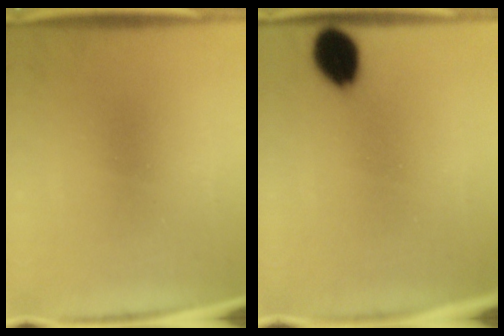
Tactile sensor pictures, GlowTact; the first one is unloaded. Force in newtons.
{"total": 8.3}